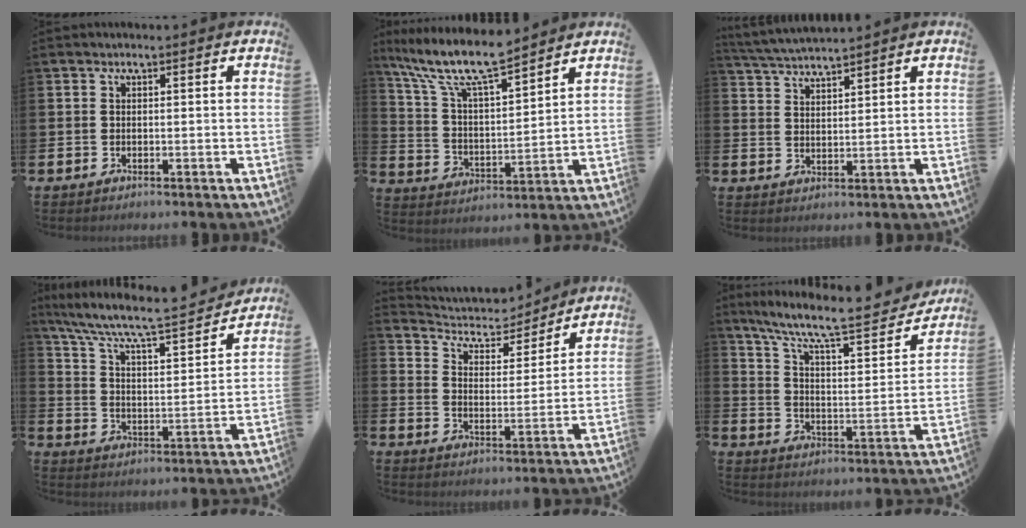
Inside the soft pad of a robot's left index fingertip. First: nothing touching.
{"total": 10.8, "force": [9.4, 1.9, 4.9], "torque": [-0.130, -0.050, 0.166]}
{"total": 4.0, "force": [3.9, -0.2, 0.3], "torque": [-0.019, -0.022, 0.070]}
{"total": 8.2, "force": [7.2, 1.3, 3.5], "torque": [-0.098, -0.054, 0.118]}
{"total": 5.6, "force": [5.1, 2.2, 0.7], "torque": [-0.039, -0.045, 0.082]}
{"total": 9.9, "force": [8.3, 2.0, 5.0], "torque": [-0.113, -0.064, 0.133]}